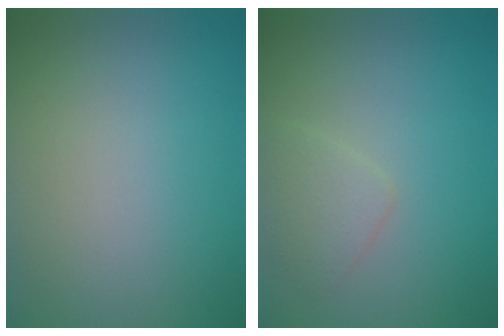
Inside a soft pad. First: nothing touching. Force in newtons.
{"total": 1.8, "press": 1.8, "slide": 0.1}